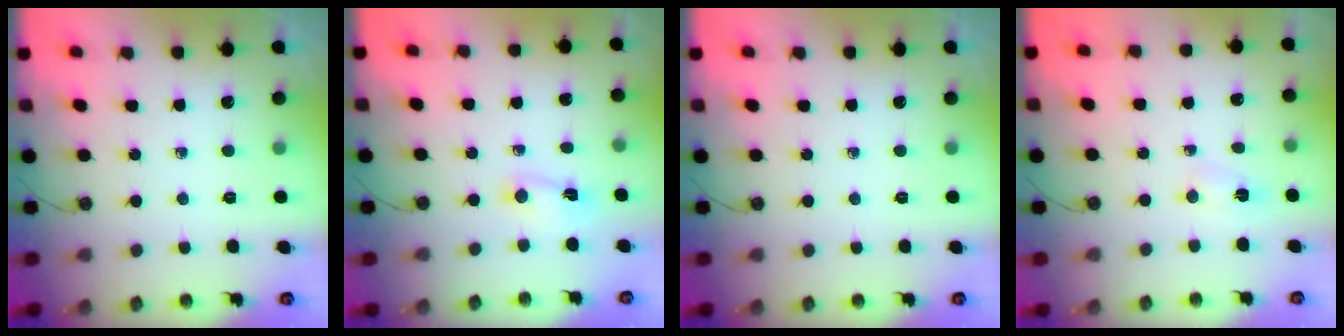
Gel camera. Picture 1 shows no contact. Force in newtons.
{"total": 1.8, "press": 1.8, "slide": 0.3}
{"total": 0.0}
{"total": 2.4, "press": 2.4, "slide": 0.3}